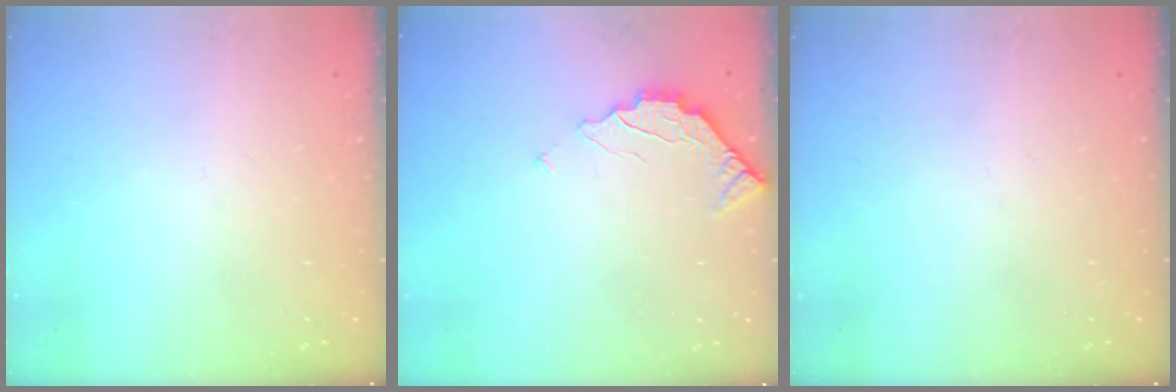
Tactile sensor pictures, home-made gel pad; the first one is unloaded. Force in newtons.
{"total": 2.4, "press": 2.4, "slide": 0.2}
{"total": 0.0}